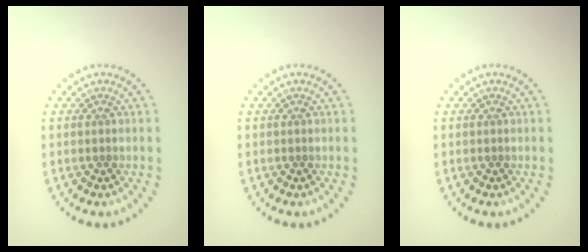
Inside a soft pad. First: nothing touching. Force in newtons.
{"total": 0.0}
{"total": 0.0}